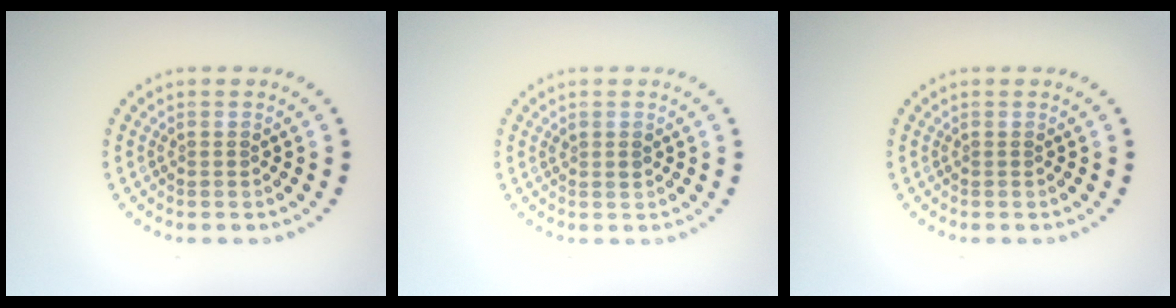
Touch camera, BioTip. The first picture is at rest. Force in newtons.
{"total": 0.8, "press": 0.7, "slide": 0.3}
{"total": 0.0}